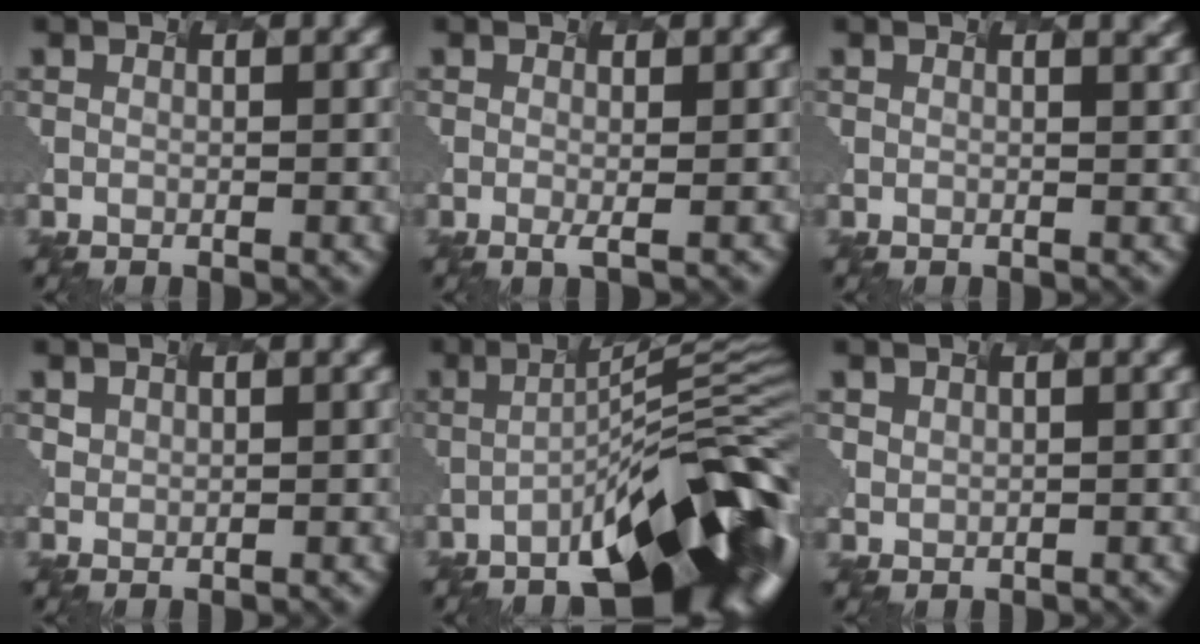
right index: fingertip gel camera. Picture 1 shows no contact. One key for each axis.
{"total": 1.0, "fx": -0.4, "fy": 0.0, "fz": 0.9, "tx": -0.007, "ty": 0.002, "tz": 0.000}
{"total": 2.3, "fx": 1.4, "fy": 1.3, "fz": 1.2, "tx": 0.014, "ty": 0.016, "tz": 0.000}
{"total": 0.9, "fx": 0.5, "fy": 0.7, "fz": -0.3, "tx": 0.000, "ty": -0.004, "tz": 0.022}
{"total": 14.7, "fx": -7.1, "fy": 3.4, "fz": 12.4, "tx": -0.161, "ty": 0.019, "tz": -0.107}
{"total": 1.3, "fx": 0.6, "fy": 1.1, "fz": -0.2, "tx": 0.000, "ty": -0.005, "tz": 0.023}